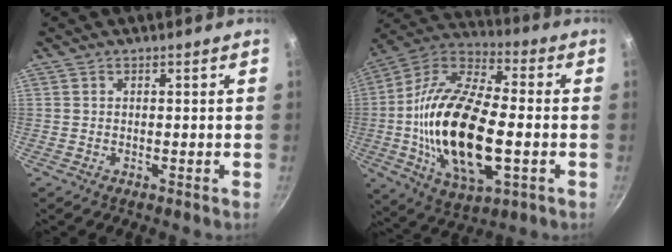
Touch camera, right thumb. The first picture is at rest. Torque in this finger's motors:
{"motor_torque": [-0.45, 2.01, 2.29, -0.48, 0.52]}